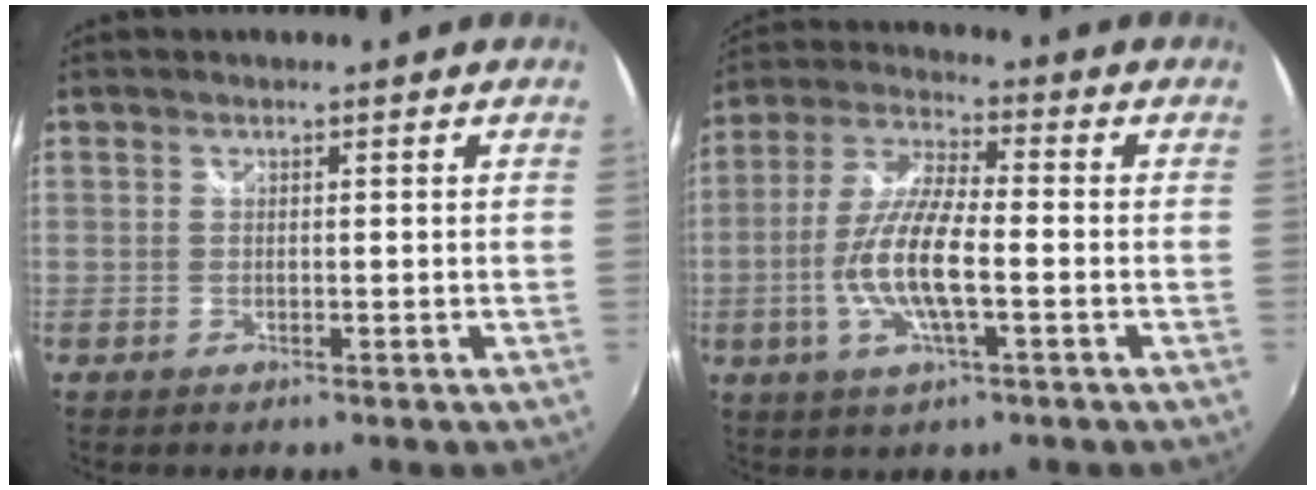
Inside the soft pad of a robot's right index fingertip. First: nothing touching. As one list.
[{"total": 11.7, "force": [-2.8, 2.9, 11.0], "torque": [-0.230, -0.002, -0.057]}]